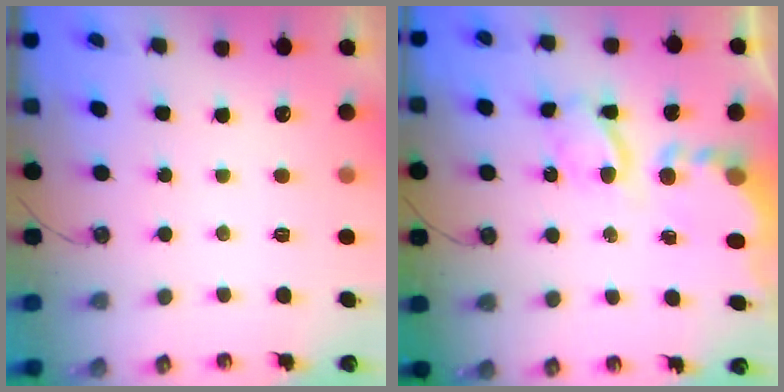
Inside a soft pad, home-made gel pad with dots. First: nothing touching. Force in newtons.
{"total": 6.4, "press": 6.4, "slide": 0.4}